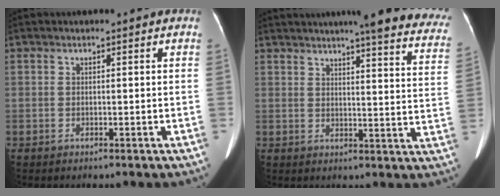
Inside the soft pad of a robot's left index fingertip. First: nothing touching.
{"total": 24.5, "force": [21.4, 2.1, 11.7], "torque": [-0.145, -0.053, 0.234]}